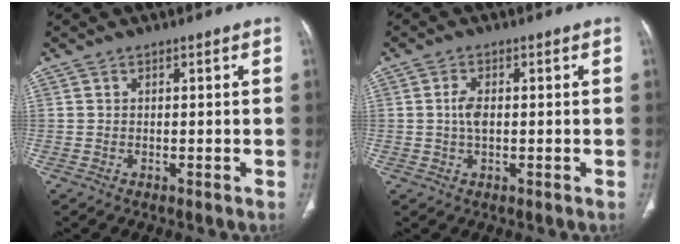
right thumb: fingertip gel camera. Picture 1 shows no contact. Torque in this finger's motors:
{"motor_torque": [0.39, 0.82, 0.52, 0.02, -0.01]}